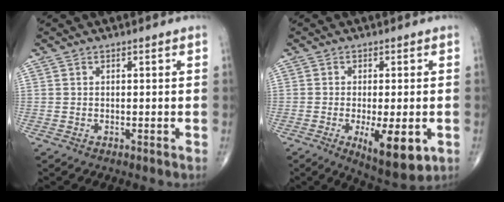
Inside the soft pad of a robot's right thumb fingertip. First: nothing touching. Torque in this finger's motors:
{"motor_torque": [0.45, 0.96, 0.15, -0.18, 0.15]}